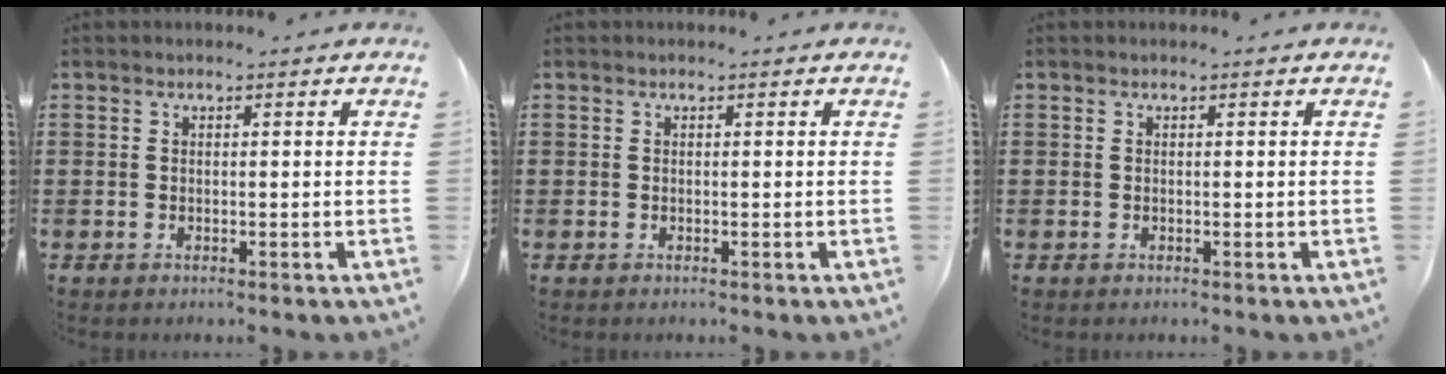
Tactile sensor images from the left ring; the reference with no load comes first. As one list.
[{"total": 0.0}, {"total": 0.0}]